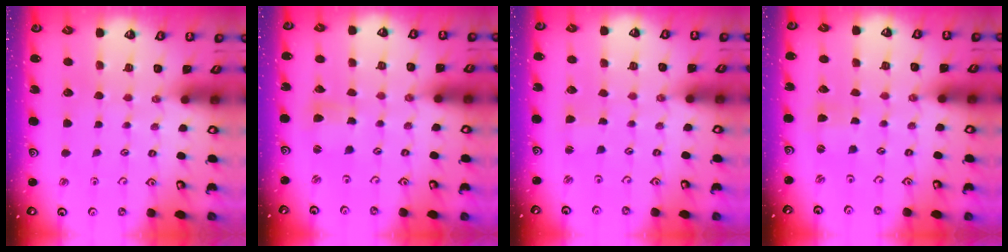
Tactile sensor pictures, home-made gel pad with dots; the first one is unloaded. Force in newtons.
{"total": 2.1, "press": 2.1, "slide": 0.2}
{"total": 0.9, "press": 0.9, "slide": 0.2}
{"total": 1.9, "press": 1.9, "slide": 0.2}